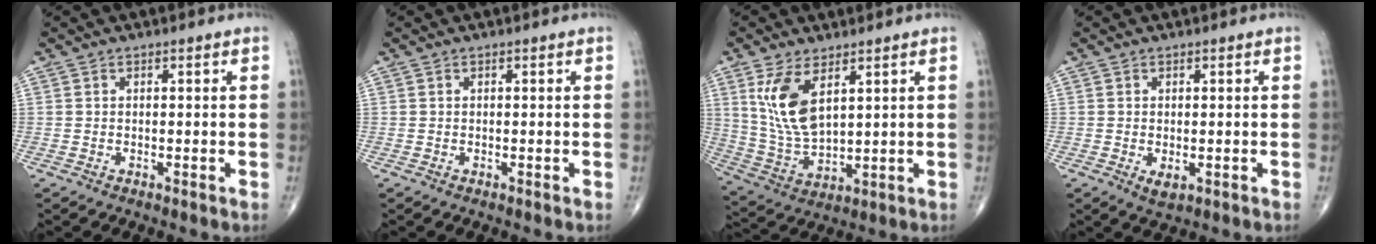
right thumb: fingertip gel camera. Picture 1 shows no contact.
{"total": 0.0}
{"total": 11.3, "force": [4.7, 5.3, 8.8], "torque": [-0.171, -0.022, 0.107]}
{"total": 2.1, "force": [-0.4, 1.1, 1.7], "torque": [-0.023, -0.002, -0.001]}